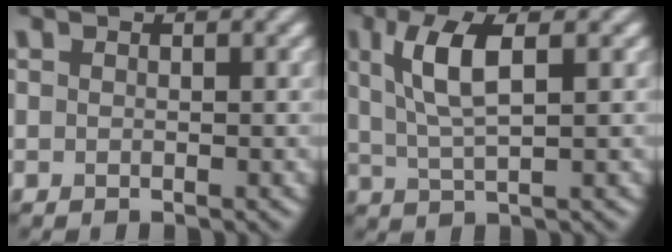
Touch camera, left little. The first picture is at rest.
{"total": 5.0, "force": [1.5, 1.4, 4.5], "torque": [-0.093, 0.003, 0.031]}